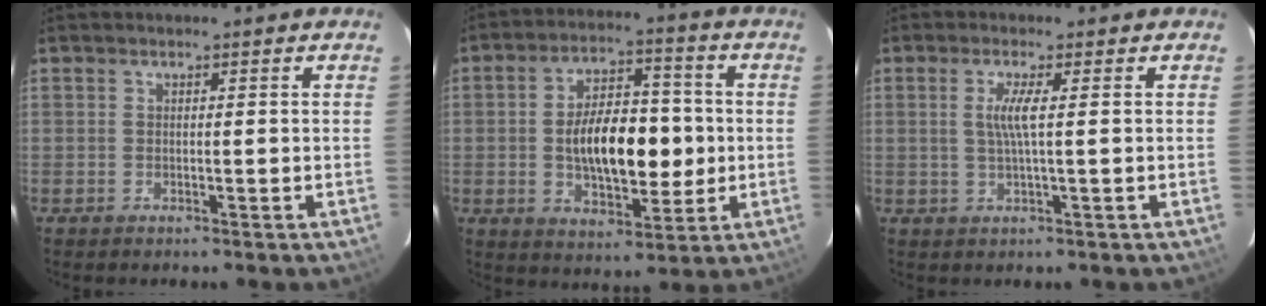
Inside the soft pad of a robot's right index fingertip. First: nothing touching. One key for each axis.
{"total": 14.7, "fx": -1.0, "fy": 7.2, "fz": 12.8, "tx": -0.221, "ty": 0.013, "tz": -0.008}
{"total": 3.5, "fx": 0.5, "fy": -0.4, "fz": 3.5, "tx": -0.070, "ty": -0.002, "tz": 0.009}